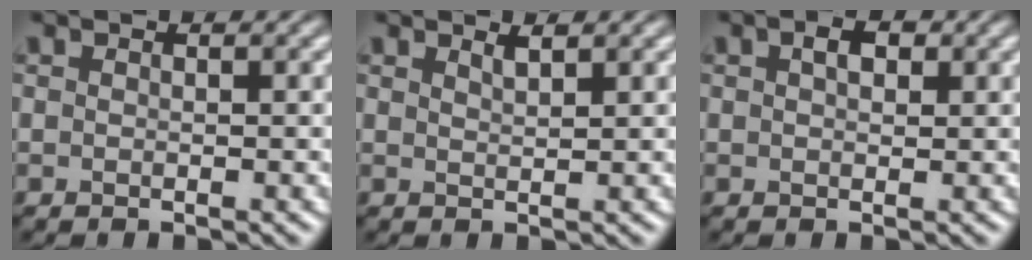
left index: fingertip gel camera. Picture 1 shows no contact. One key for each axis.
{"total": 1.1, "fx": 0.9, "fy": 0.3, "fz": 0.6, "tx": -0.005, "ty": 0.001, "tz": 0.015}
{"total": 1.9, "fx": 0.7, "fy": 1.1, "fz": 1.4, "tx": -0.022, "ty": 0.005, "tz": 0.010}